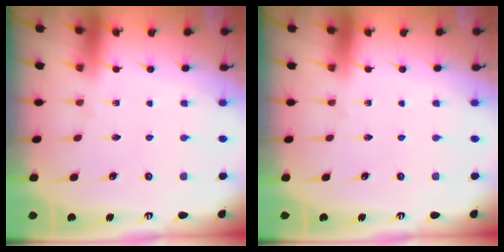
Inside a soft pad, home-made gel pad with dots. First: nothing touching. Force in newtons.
{"total": 0.0}